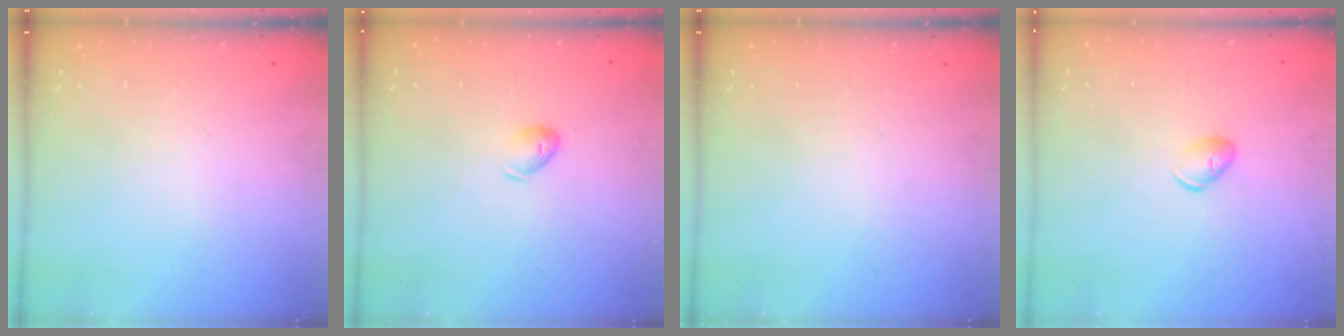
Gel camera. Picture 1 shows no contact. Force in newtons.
{"total": 6.4, "press": 6.3, "slide": 1.1}
{"total": 0.0}
{"total": 5.5, "press": 5.4, "slide": 1.0}